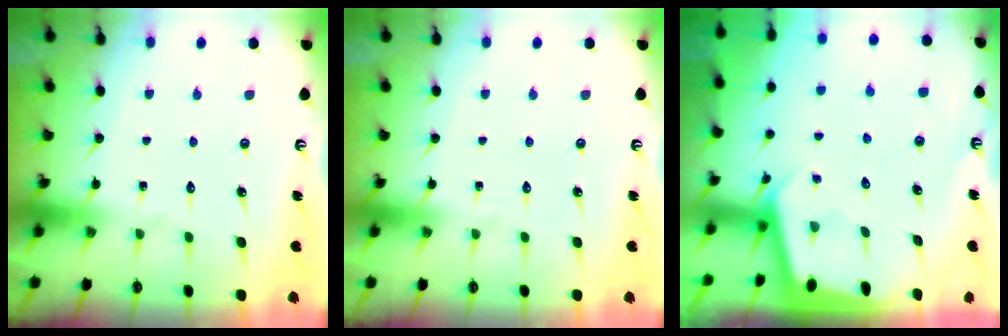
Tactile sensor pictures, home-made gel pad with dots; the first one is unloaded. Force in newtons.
{"total": 0.0}
{"total": 2.1, "press": 2.1, "slide": 0.1}